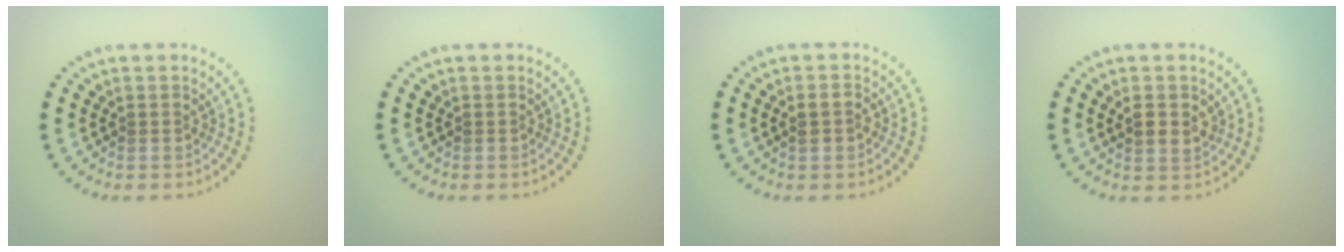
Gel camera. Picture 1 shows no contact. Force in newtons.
{"total": 0.0}
{"total": 1.5, "press": 1.5, "slide": 0.4}
{"total": 2.1, "press": 2.0, "slide": 0.6}